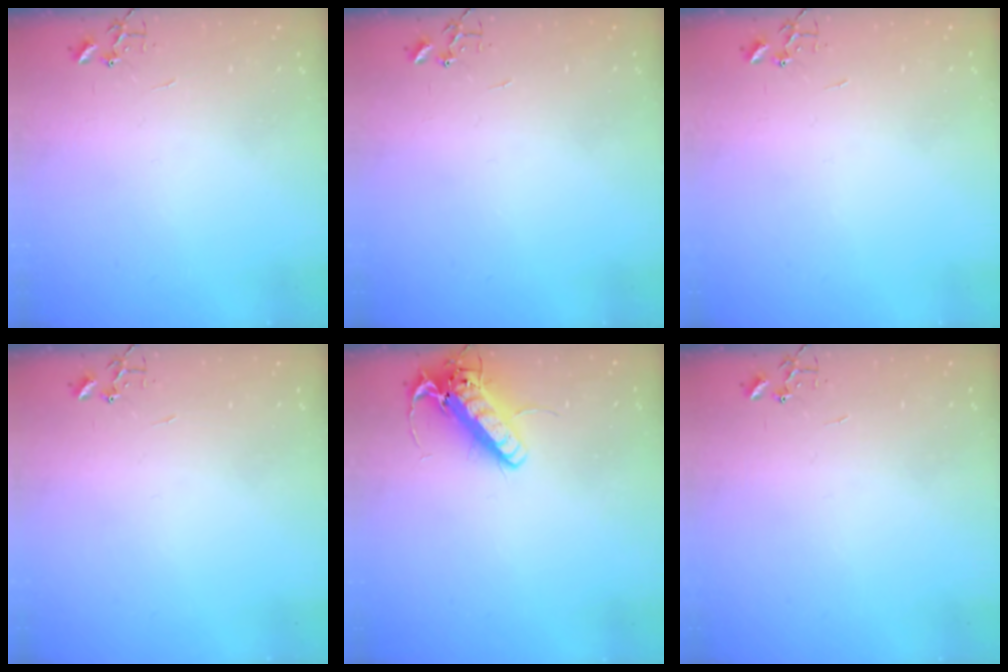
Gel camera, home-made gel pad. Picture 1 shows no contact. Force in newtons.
{"total": 0.0}
{"total": 0.0}
{"total": 0.0}
{"total": 14.8, "press": 14.5, "slide": 2.9}
{"total": 0.0}